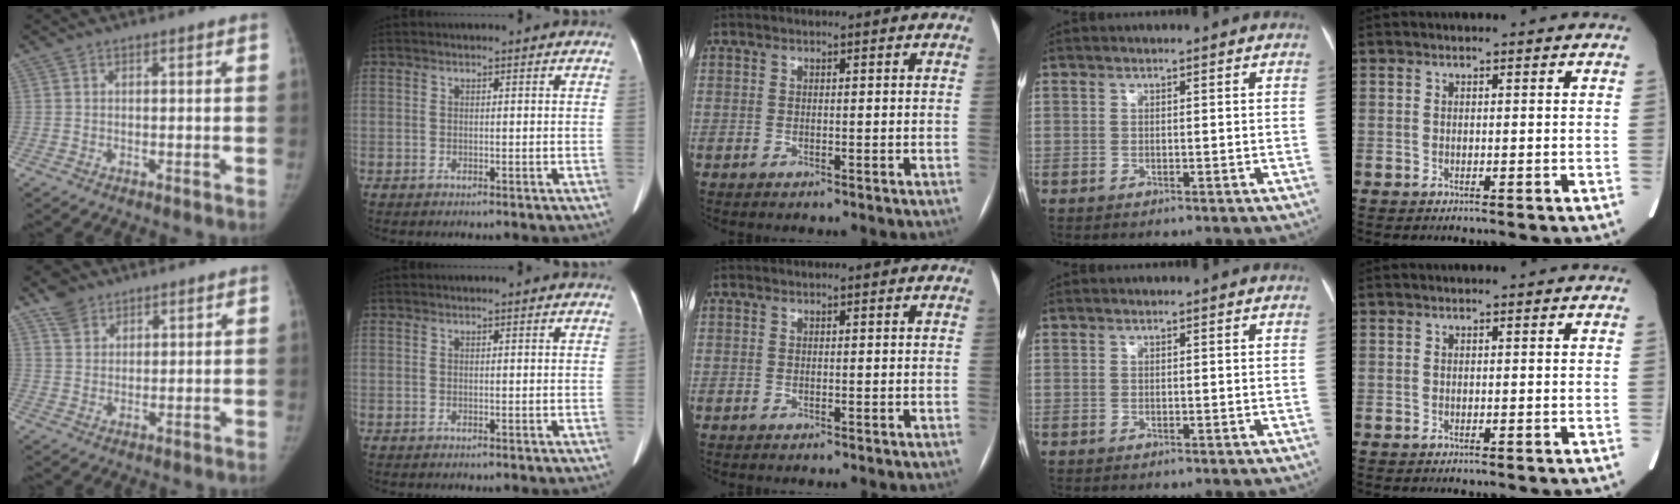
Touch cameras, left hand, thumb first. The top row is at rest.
{"thumb": {"total": 5.1, "force": [3.7, 3.3, 1.4], "torque": [-0.008, -0.016, 0.071]}}